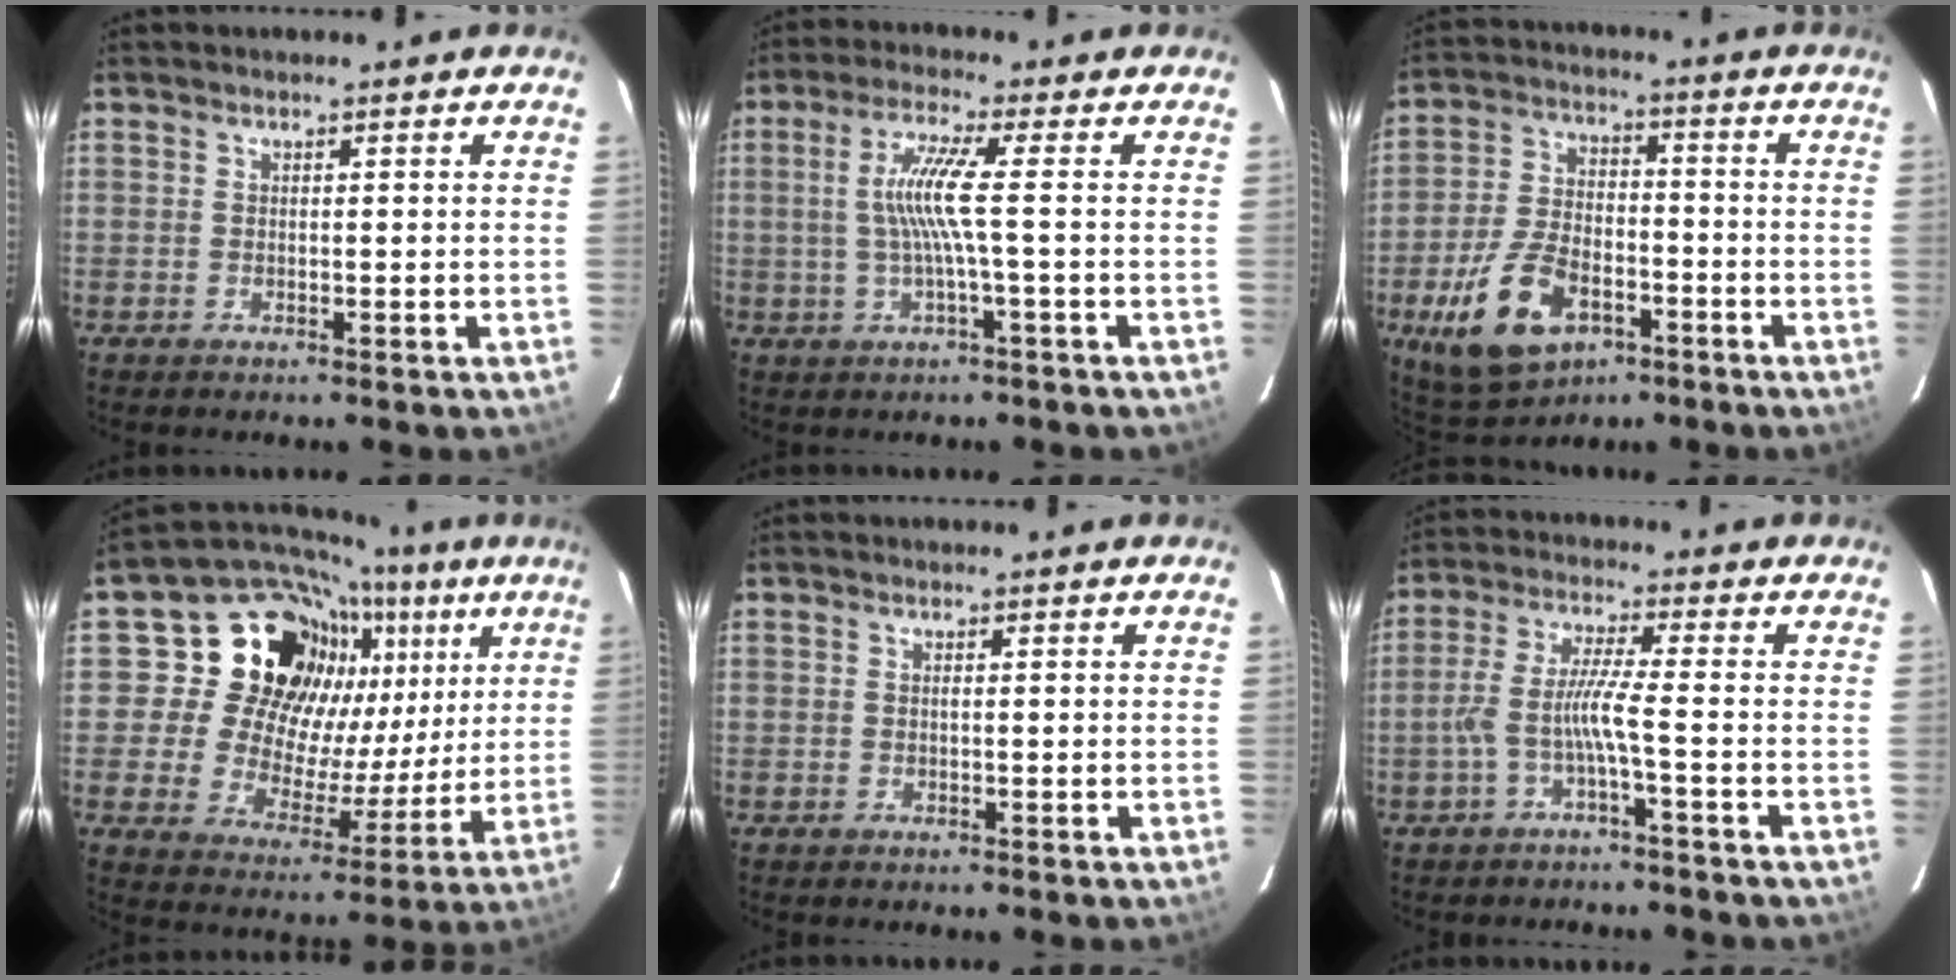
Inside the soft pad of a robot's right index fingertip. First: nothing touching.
{"total": 6.9, "force": [-0.2, -0.9, 6.8], "torque": [-0.140, -0.001, 0.001]}
{"total": 14.6, "force": [-6.8, 8.1, 10.2], "torque": [-0.222, -0.012, -0.112]}
{"total": 23.2, "force": [10.6, 17.6, 10.6], "torque": [-0.207, 0.037, 0.188]}
{"total": 0.0}
{"total": 5.6, "force": [-2.4, -0.8, 5.0], "torque": [-0.118, 0.004, -0.041]}